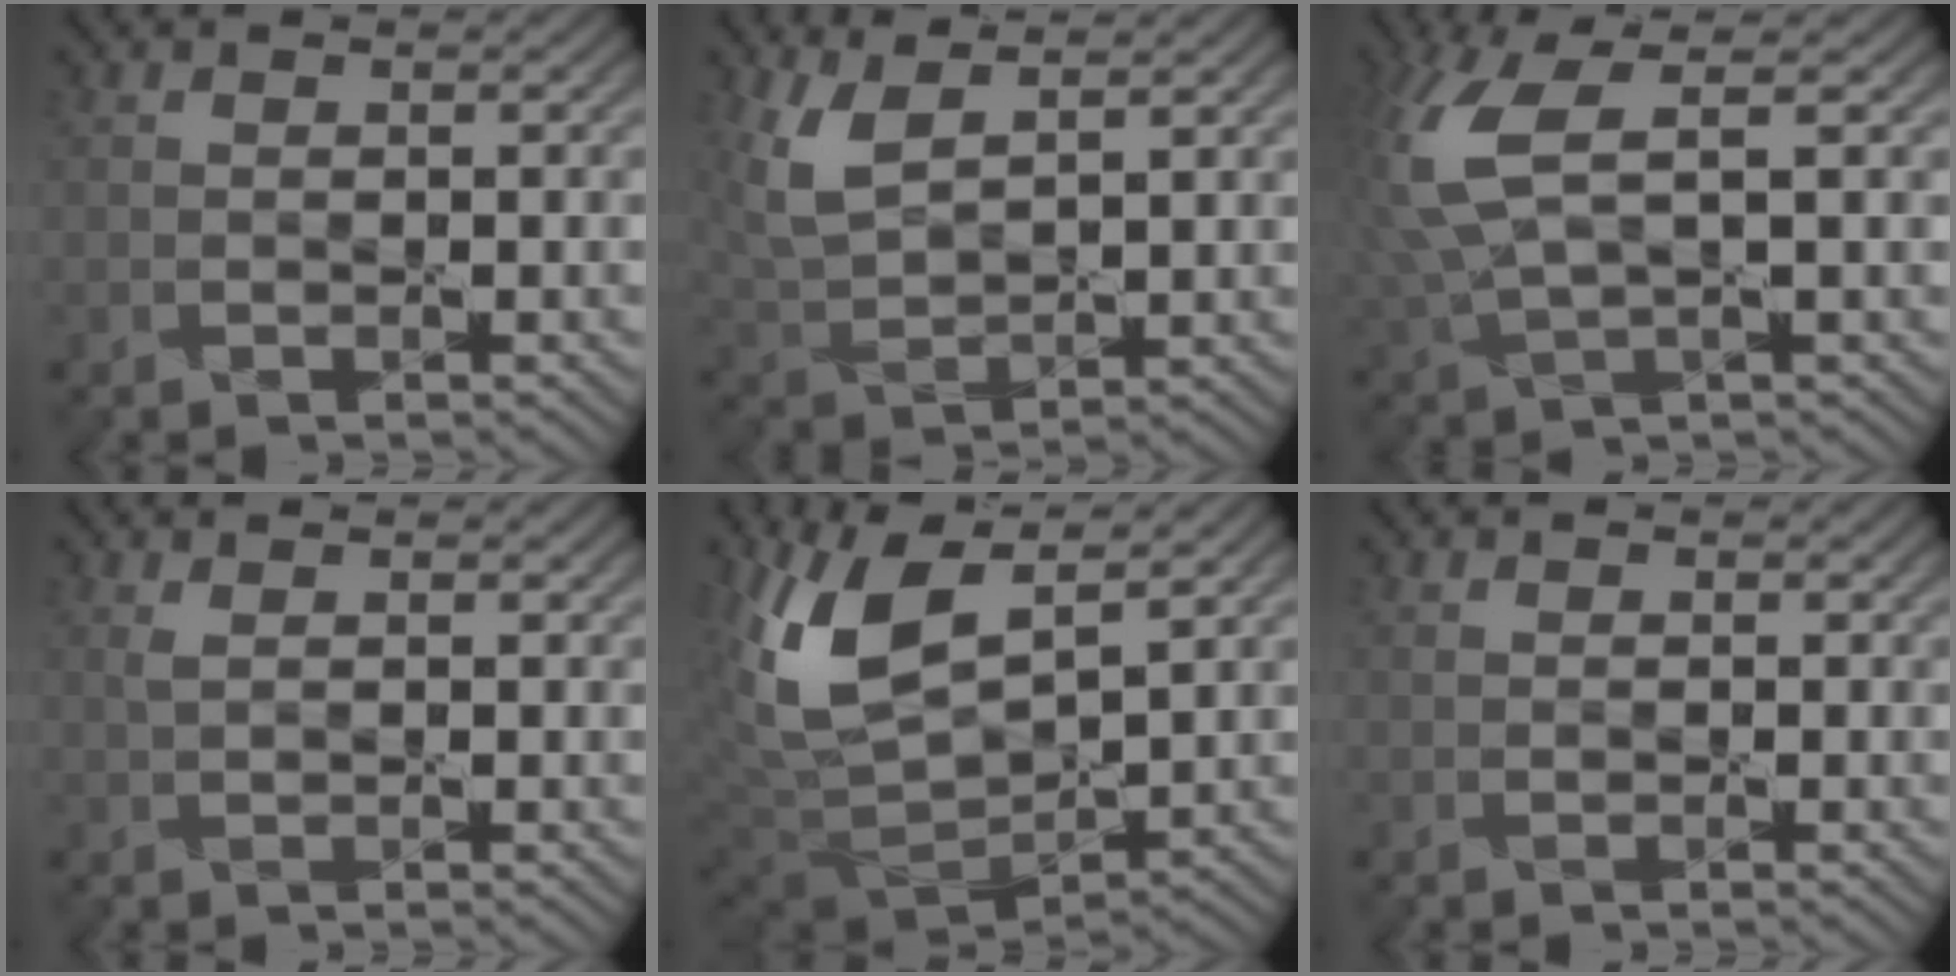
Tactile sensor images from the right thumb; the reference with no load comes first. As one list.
[{"total": 7.2, "force": [4.1, 2.9, 5.1], "torque": [-0.133, 0.000, 0.087]}, {"total": 8.9, "force": [2.7, 3.1, 7.9], "torque": [-0.208, 0.009, 0.054]}, {"total": 1.5, "force": [1.0, 0.5, 1.0], "torque": [-0.030, -0.002, 0.022]}, {"total": 13.2, "force": [6.1, 5.7, 10.2], "torque": [-0.245, 0.002, 0.117]}, {"total": 0.8, "force": [0.5, 0.5, 0.4], "torque": [-0.010, -0.002, 0.012]}]